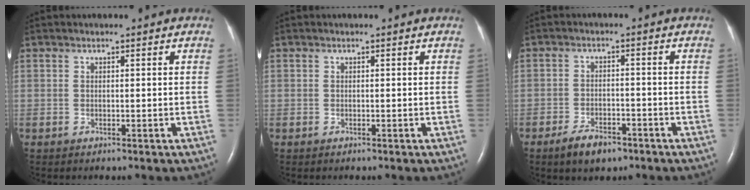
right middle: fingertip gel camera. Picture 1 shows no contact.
{"total": 0.0}
{"total": 5.0, "force": [-3.5, 2.2, 2.8], "torque": [-0.057, 0.000, -0.054]}